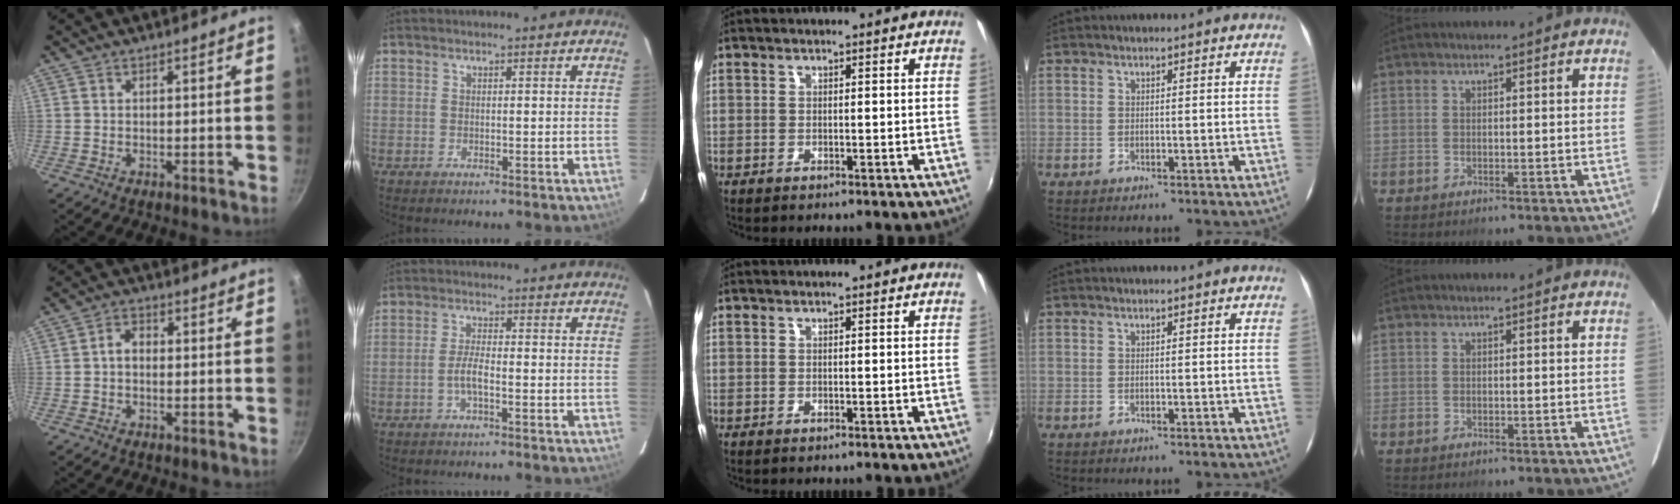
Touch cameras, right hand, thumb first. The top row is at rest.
{"thumb": {"total": 3.2, "force": [-0.3, 2.4, 2.1], "torque": [-0.025, 0.012, -0.011]}, "index": {"total": 3.4, "force": [-1.4, 0.7, 3.0], "torque": [-0.065, 0.001, -0.028]}}